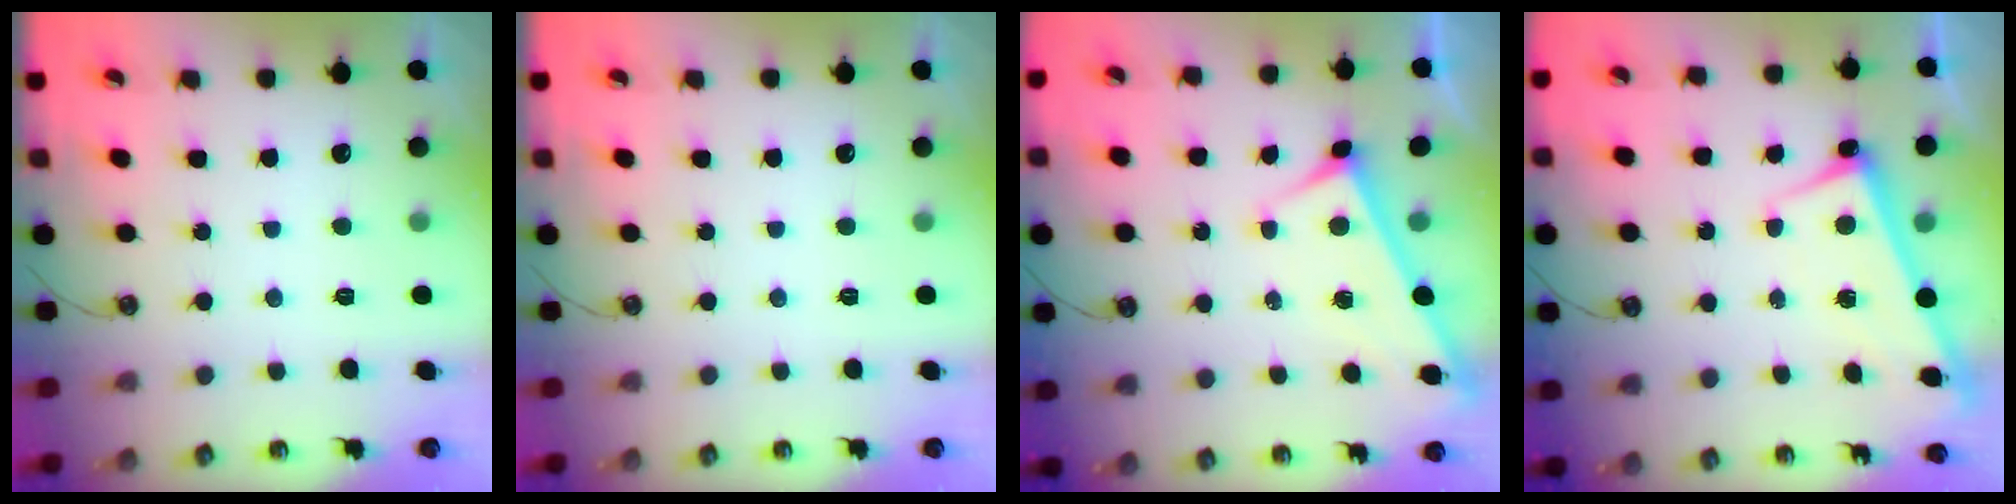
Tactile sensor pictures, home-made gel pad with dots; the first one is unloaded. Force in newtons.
{"total": 0.0}
{"total": 3.7, "press": 3.7, "slide": 0.2}
{"total": 2.8, "press": 2.8, "slide": 0.3}